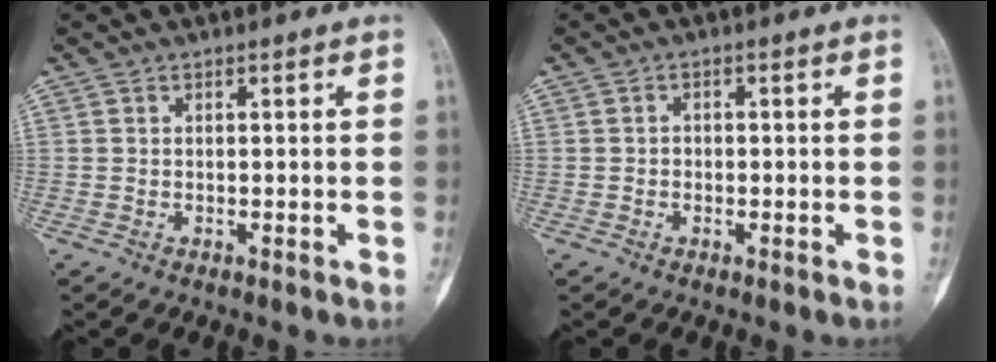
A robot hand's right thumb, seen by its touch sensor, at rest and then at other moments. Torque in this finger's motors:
{"motor_torque": [-0.70, -0.11, 0.11, 0.00, -0.05]}